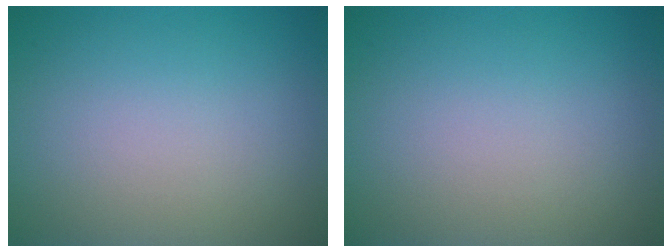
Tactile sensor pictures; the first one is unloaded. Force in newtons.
{"total": 0.0}